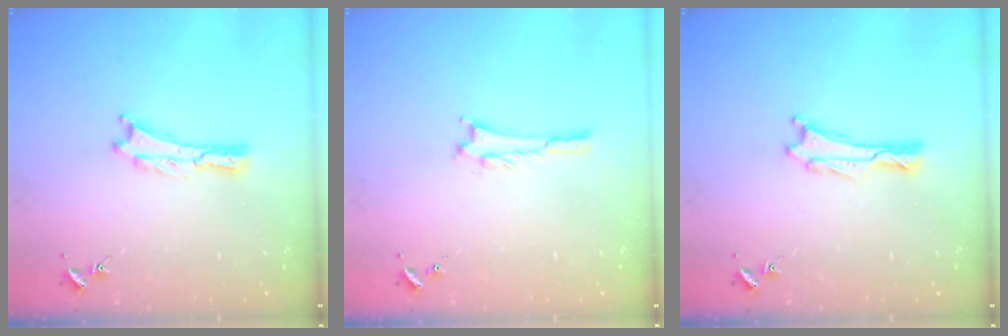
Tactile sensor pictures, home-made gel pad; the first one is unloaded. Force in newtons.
{"total": 0.6, "press": 0.6, "slide": 0.1}
{"total": 0.0}